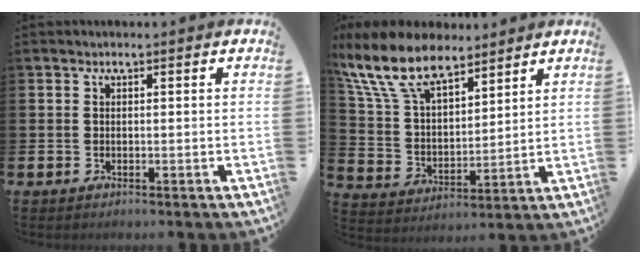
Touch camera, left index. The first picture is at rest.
{"total": 11.0, "force": [8.9, 4.5, 4.6], "torque": [-0.131, -0.031, 0.166]}